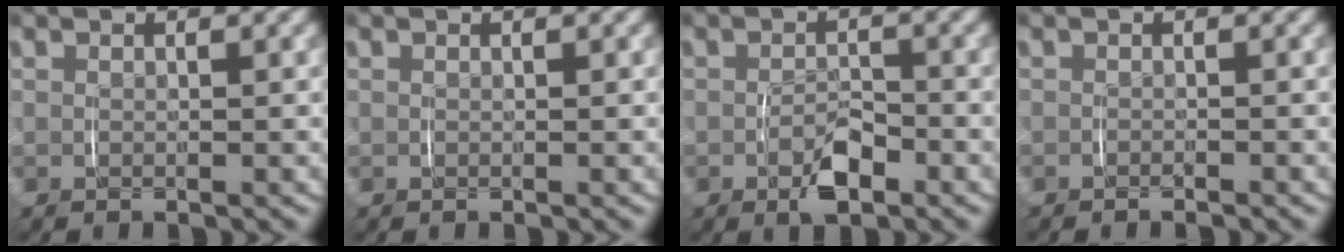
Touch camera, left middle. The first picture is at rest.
{"total": 0.0}
{"total": 2.9, "force": [-1.5, 1.5, 1.9], "torque": [-0.031, -0.005, -0.027]}
{"total": 0.9, "force": [-0.9, 0.0, 0.0], "torque": [0.000, 0.000, -0.015]}